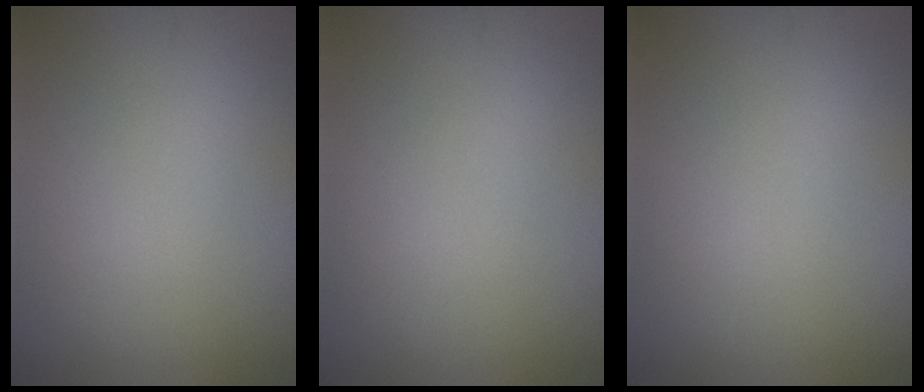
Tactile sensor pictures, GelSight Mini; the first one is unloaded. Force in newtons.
{"total": 0.0}
{"total": 0.0}